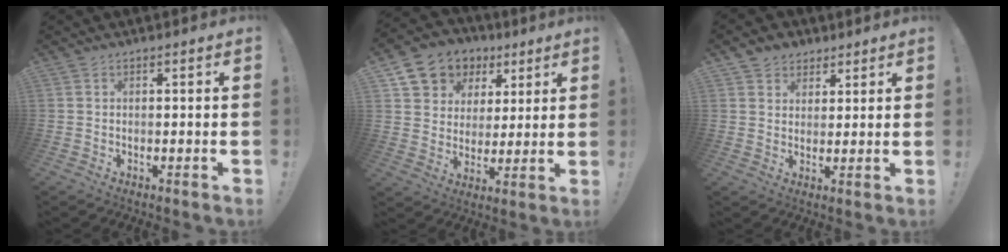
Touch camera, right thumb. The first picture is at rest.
{"total": 11.2, "force": [5.7, 9.1, 3.1], "torque": [-0.050, -0.036, 0.120]}
{"total": 5.1, "force": [2.9, 4.1, 0.4], "torque": [-0.001, -0.016, 0.057]}